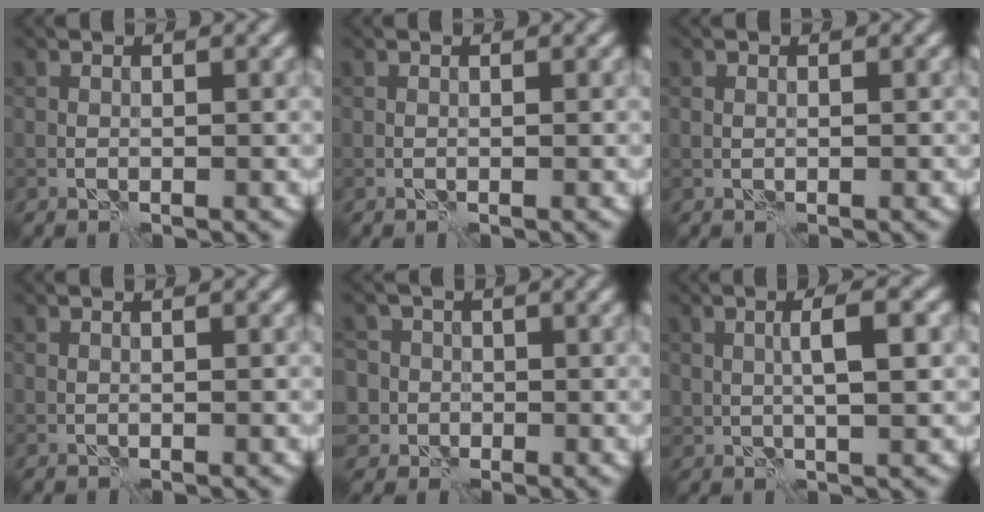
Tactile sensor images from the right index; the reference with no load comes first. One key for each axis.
{"total": 0.0}
{"total": 0.5, "fx": -0.1, "fy": 0.4, "fz": 0.3, "tx": -0.007, "ty": 0.000, "tz": -0.001}
{"total": 0.0}
{"total": 5.9, "fx": 0.0, "fy": 5.6, "fz": 1.8, "tx": -0.026, "ty": 0.029, "tz": -0.034}
{"total": 3.3, "fx": 0.4, "fy": 0.8, "fz": 3.2, "tx": -0.058, "ty": 0.005, "tz": 0.008}